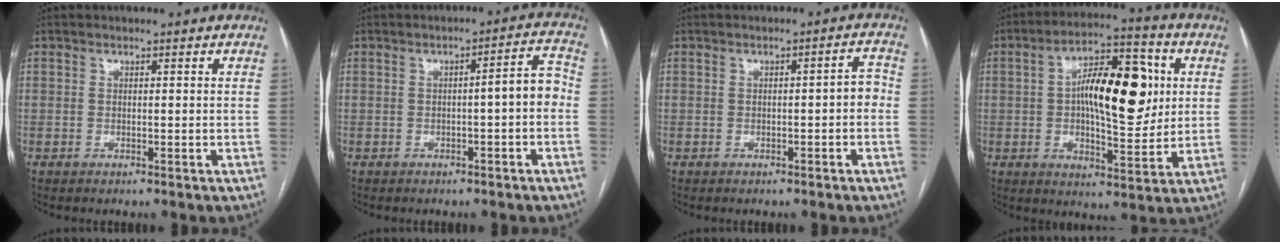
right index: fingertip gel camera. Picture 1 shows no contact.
{"total": 4.9, "force": [-0.7, 0.8, 4.7], "torque": [-0.058, 0.023, -0.009]}
{"total": 2.9, "force": [-0.4, 0.8, 2.8], "torque": [-0.031, 0.014, -0.005]}
{"total": 16.1, "force": [2.5, 5.7, 14.8], "torque": [-0.238, 0.026, 0.039]}